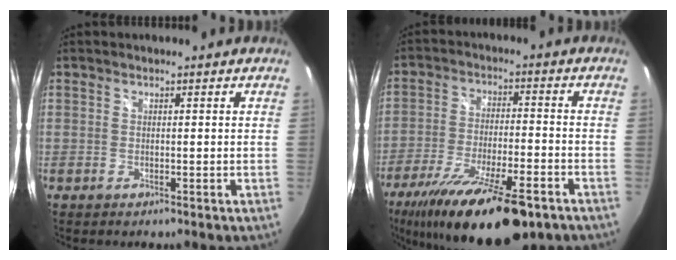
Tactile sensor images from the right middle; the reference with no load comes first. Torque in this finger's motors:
{"motor_torque": [1.11, -1.02, 0.42, 0.21]}